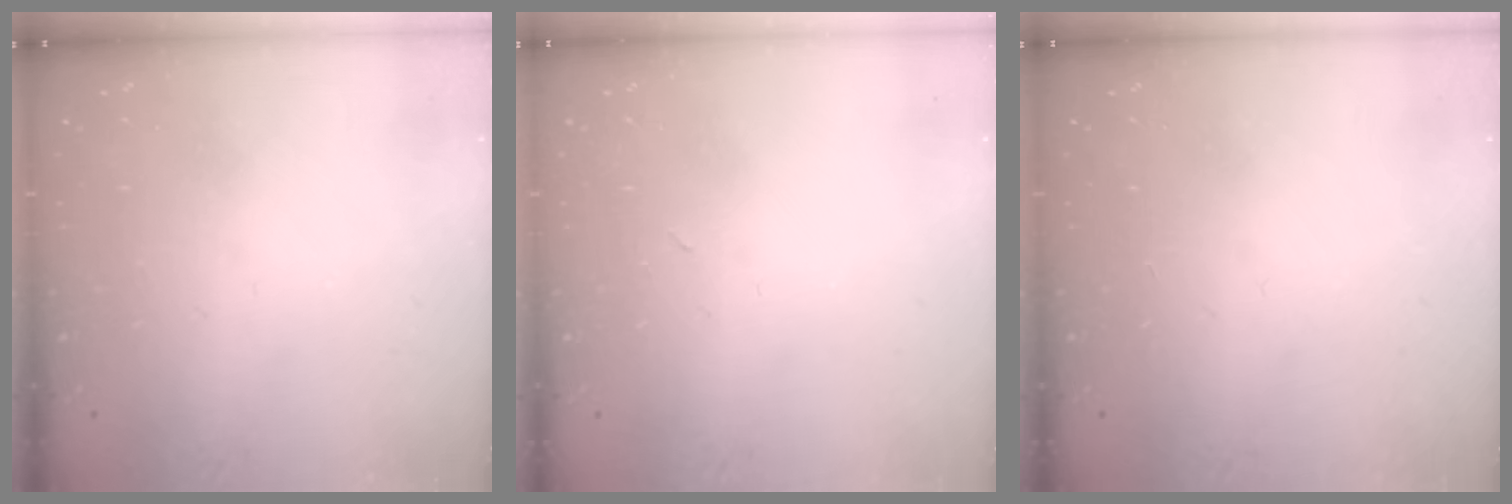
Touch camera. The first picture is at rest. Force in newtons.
{"total": 2.9, "press": 2.9, "slide": 0.7}
{"total": 0.0}